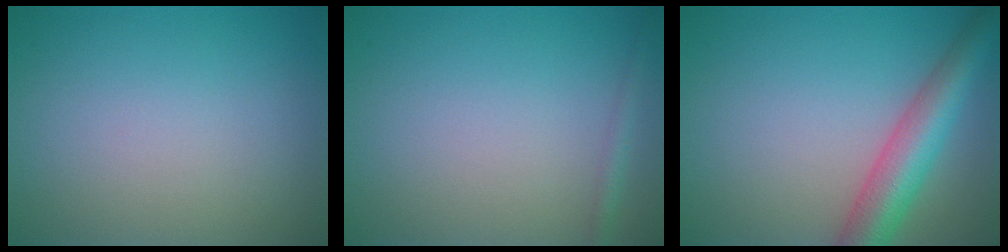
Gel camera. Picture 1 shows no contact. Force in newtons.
{"total": 1.1, "press": 1.1, "slide": 0.1}
{"total": 5.7, "press": 5.7, "slide": 0.2}